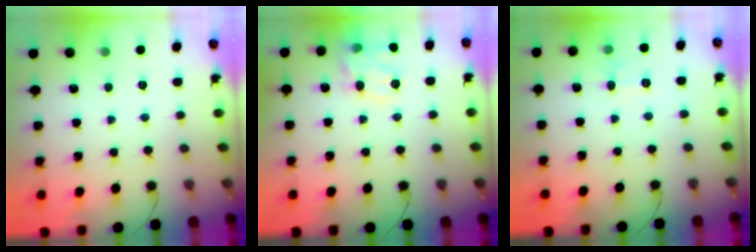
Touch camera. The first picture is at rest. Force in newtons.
{"total": 14.7, "press": 14.5, "slide": 1.8}
{"total": 5.5, "press": 5.3, "slide": 1.6}